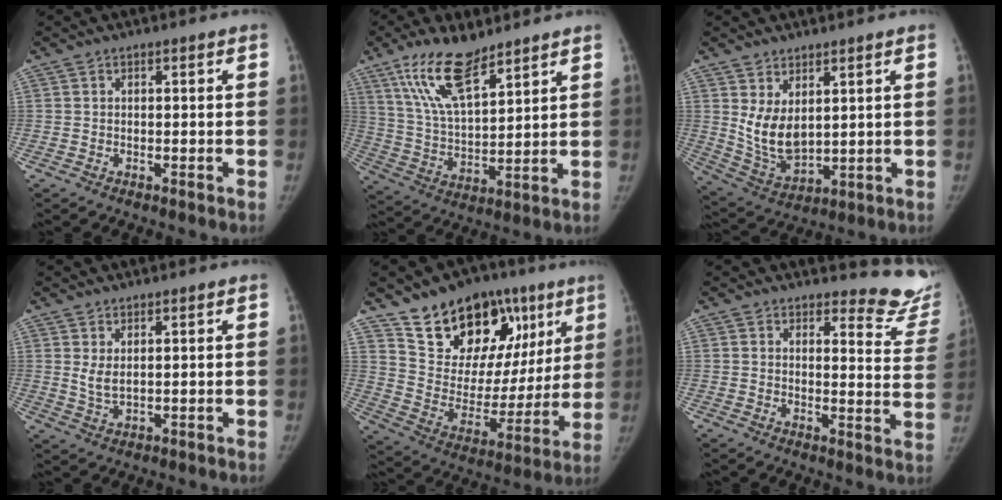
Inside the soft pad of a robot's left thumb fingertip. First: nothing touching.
{"total": 14.4, "force": [9.7, 5.0, 9.3], "torque": [-0.155, -0.044, 0.193]}
{"total": 8.8, "force": [2.9, 5.1, 6.6], "torque": [-0.110, -0.030, 0.076]}
{"total": 3.1, "force": [1.2, 1.5, 2.4], "torque": [-0.045, -0.014, 0.031]}
{"total": 23.8, "force": [14.3, 14.4, 12.3], "torque": [-0.126, -0.036, 0.237]}
{"total": 12.1, "force": [11.7, 3.0, 1.0], "torque": [0.035, -0.132, 0.100]}